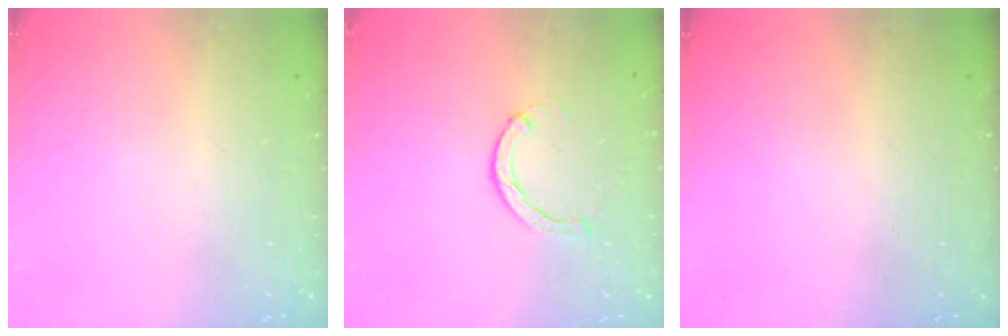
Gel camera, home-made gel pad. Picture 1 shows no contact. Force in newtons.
{"total": 1.3, "press": 1.2, "slide": 0.3}
{"total": 0.0}